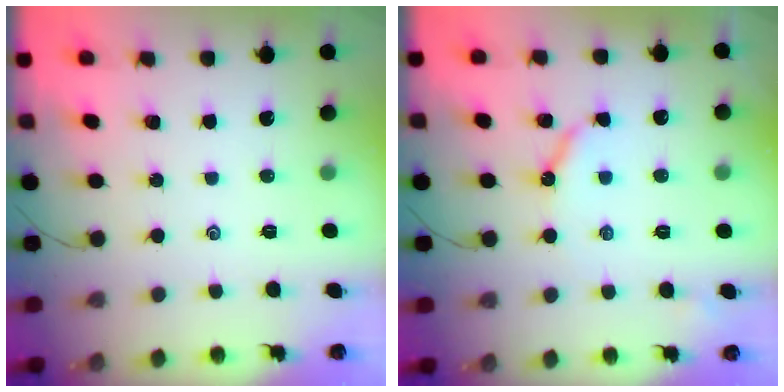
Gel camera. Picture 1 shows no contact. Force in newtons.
{"total": 6.2, "press": 6.2, "slide": 0.4}